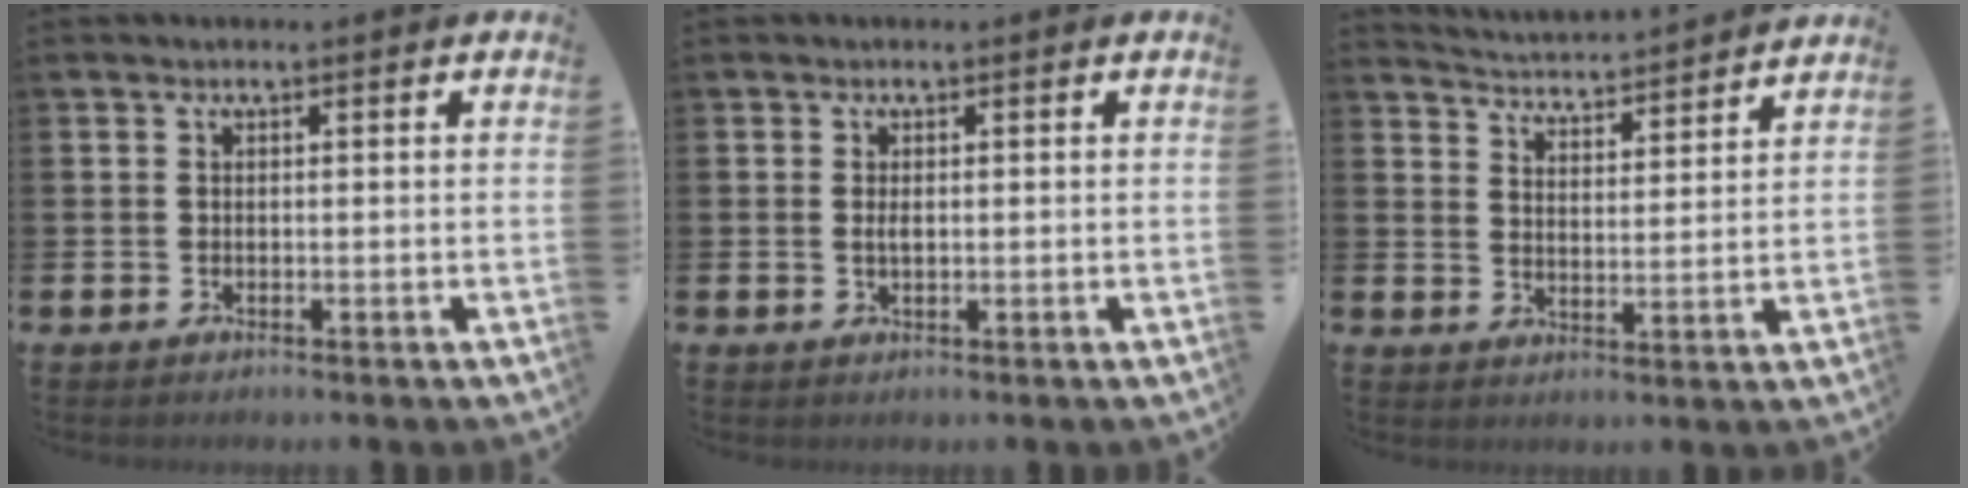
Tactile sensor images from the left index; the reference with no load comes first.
{"total": 0.9, "force": [0.2, 0.4, 0.8], "torque": [-0.015, 0.003, 0.002]}
{"total": 4.3, "force": [4.3, 0.0, -0.1], "torque": [-0.020, -0.038, 0.072]}